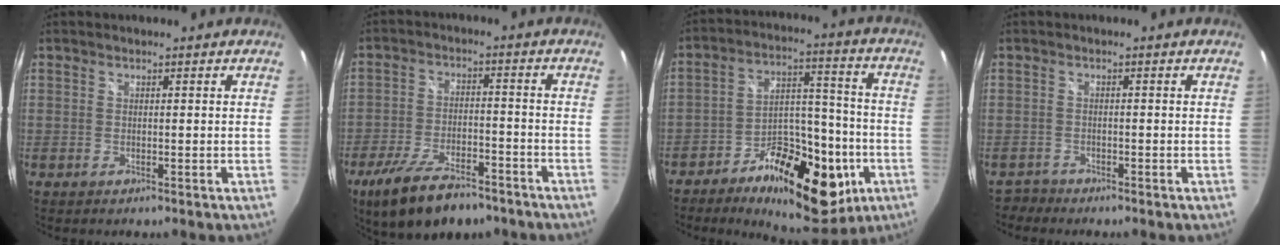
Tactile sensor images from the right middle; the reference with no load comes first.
{"total": 14.5, "force": [-10.3, 5.5, 8.6], "torque": [-0.181, -0.024, -0.170]}
{"total": 19.6, "force": [-9.6, 9.5, 14.1], "torque": [-0.222, 0.016, -0.137]}
{"total": 1.7, "force": [-1.6, 0.6, -0.4], "torque": [0.004, 0.000, -0.033]}